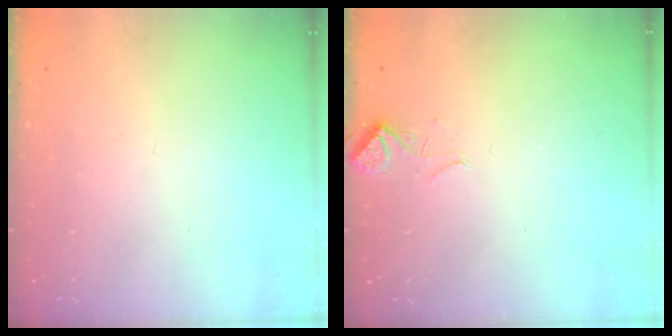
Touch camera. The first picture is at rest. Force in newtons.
{"total": 2.2, "press": 2.1, "slide": 0.7}